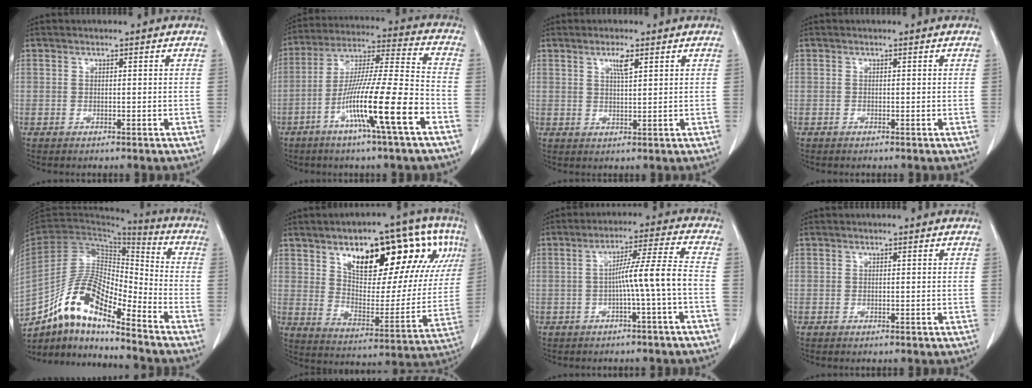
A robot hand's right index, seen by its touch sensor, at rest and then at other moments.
{"total": 15.6, "force": [-6.9, -0.6, 14.0], "torque": [-0.258, -0.007, -0.126]}
{"total": 2.8, "force": [1.5, 0.3, 2.3], "torque": [-0.043, -0.001, 0.027]}
{"total": 0.0}
{"total": 13.2, "force": [-10.0, 3.1, 8.1], "torque": [-0.156, 0.028, -0.181]}
{"total": 24.0, "force": [11.1, 9.1, 19.2], "torque": [-0.263, 0.032, 0.172]}
{"total": 7.3, "force": [-1.9, -1.5, 6.9], "torque": [-0.114, 0.019, -0.027]}
{"total": 0.0}